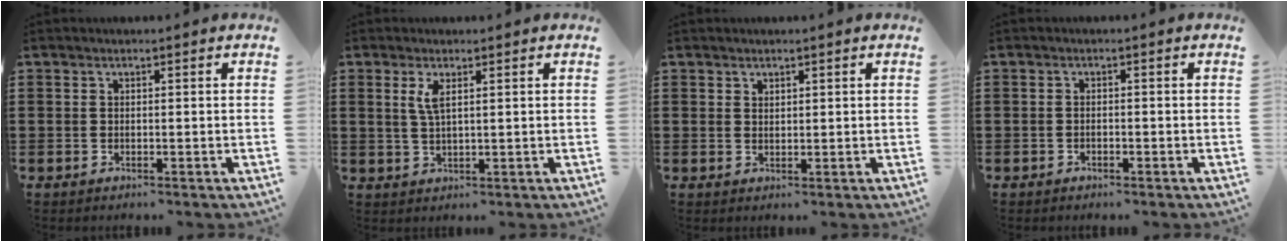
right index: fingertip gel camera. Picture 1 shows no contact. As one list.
[{"total": 2.9, "force": [1.3, 0.8, 2.5], "torque": [-0.054, 0.004, 0.021]}, {"total": 1.2, "force": [1.1, 0.5, 0.0], "torque": [-0.002, 0.001, 0.021]}, {"total": 0.8, "force": [-0.7, 0.3, 0.2], "torque": [-0.006, -0.001, -0.014]}]